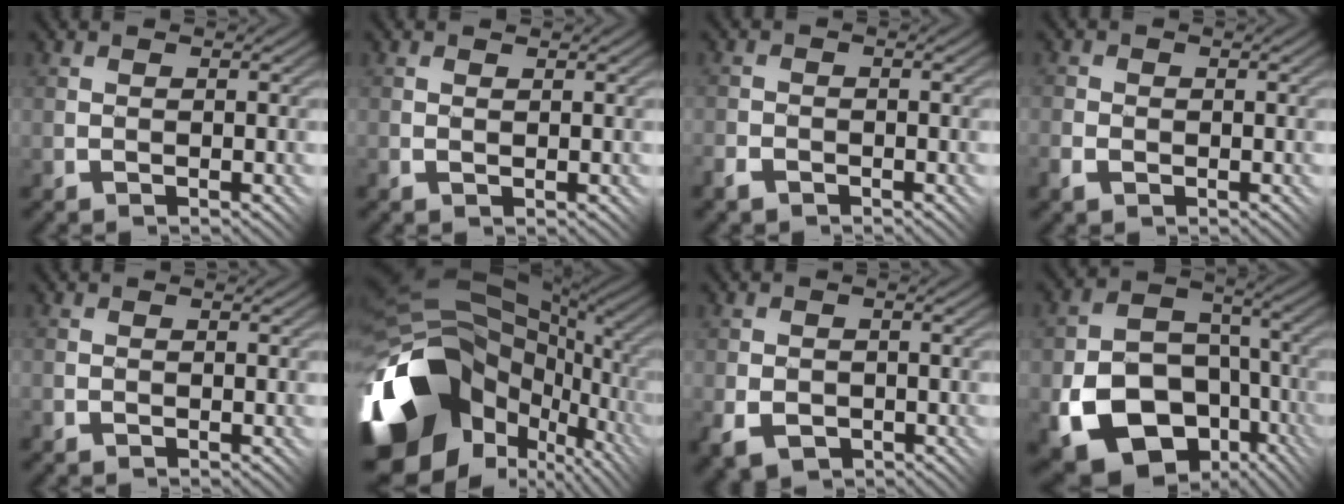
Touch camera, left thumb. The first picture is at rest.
{"total": 0.6, "force": [0.4, 0.3, 0.4], "torque": [-0.006, 0.000, 0.010]}
{"total": 2.3, "force": [-1.7, 1.3, 0.6], "torque": [-0.021, -0.003, -0.040]}
{"total": 2.5, "force": [-1.2, 2.0, 1.1], "torque": [-0.024, -0.004, -0.026]}
{"total": 0.6, "force": [-0.4, 0.4, -0.1], "torque": [0.005, -0.002, -0.010]}
{"total": 19.7, "force": [-4.9, 13.9, 13.1], "torque": [-0.299, -0.025, -0.068]}
{"total": 4.3, "force": [-1.9, 3.2, 2.2], "torque": [-0.045, -0.014, -0.031]}
{"total": 15.1, "force": [-6.2, 10.9, 8.4], "torque": [-0.156, -0.042, -0.093]}